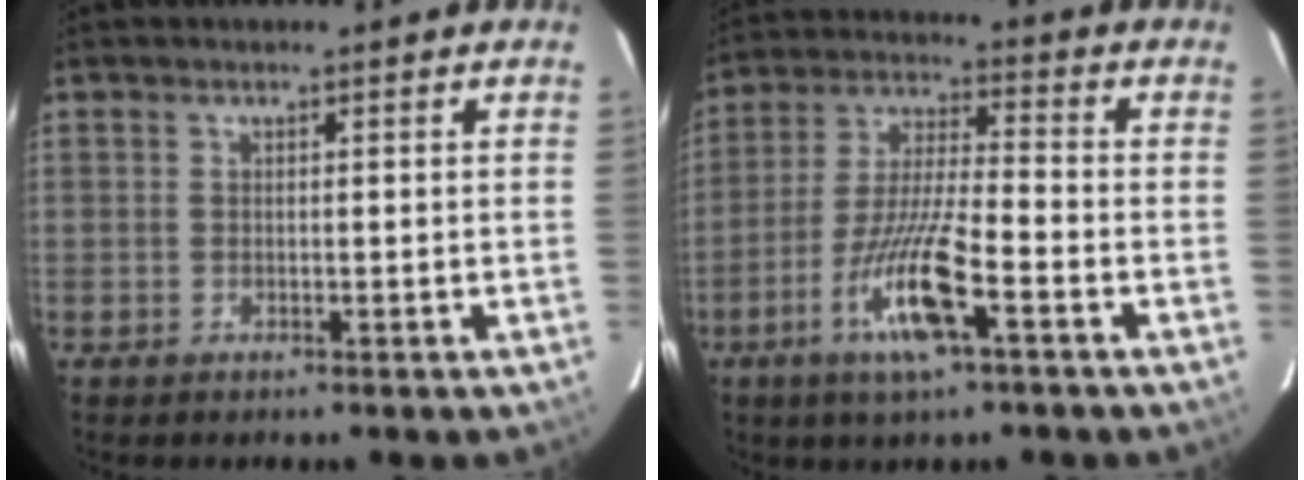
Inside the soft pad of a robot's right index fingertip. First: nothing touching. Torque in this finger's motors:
{"motor_torque": [1.58, -0.56, 0.39, 0.17]}